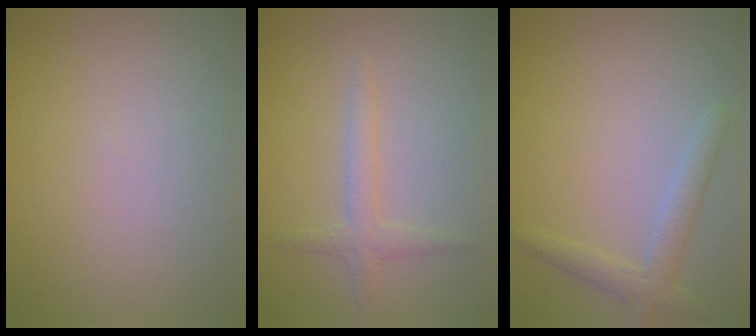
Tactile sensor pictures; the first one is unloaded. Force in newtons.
{"total": 1.8, "press": 1.8, "slide": 0.0}
{"total": 2.3, "press": 2.3, "slide": 0.2}